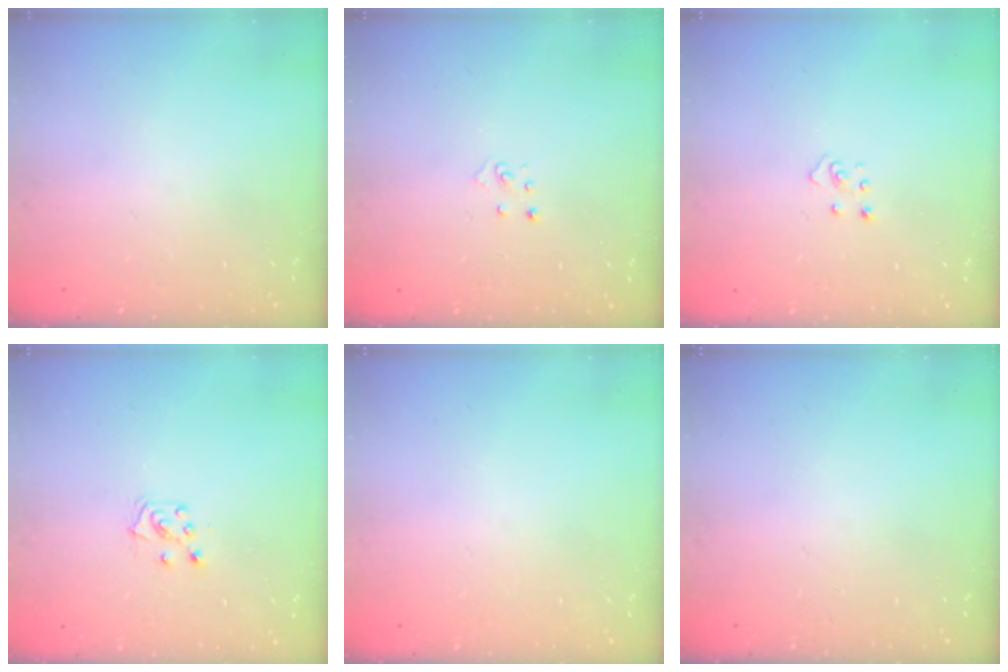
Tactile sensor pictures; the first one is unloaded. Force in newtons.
{"total": 2.8, "press": 2.8, "slide": 0.3}
{"total": 2.5, "press": 2.4, "slide": 0.3}
{"total": 5.4, "press": 5.4, "slide": 0.6}
{"total": 0.0}
{"total": 0.0}